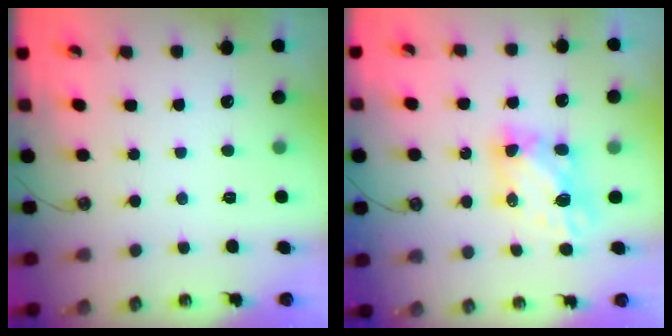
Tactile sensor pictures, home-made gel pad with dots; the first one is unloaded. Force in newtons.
{"total": 6.6, "press": 6.5, "slide": 0.7}